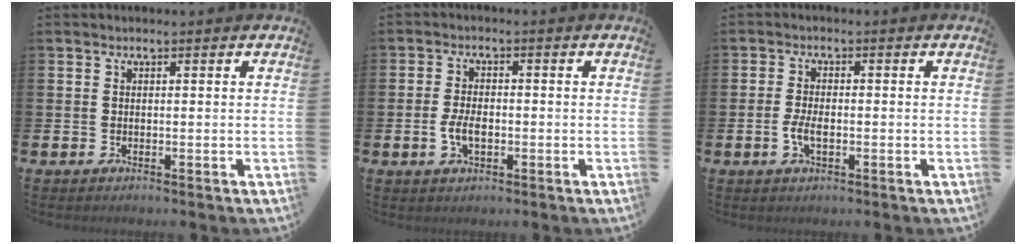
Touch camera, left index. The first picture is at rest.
{"total": 3.5, "force": [-0.7, 1.9, 2.9], "torque": [-0.053, -0.001, -0.016]}
{"total": 2.8, "force": [-0.7, 1.3, 2.4], "torque": [-0.037, -0.002, -0.014]}